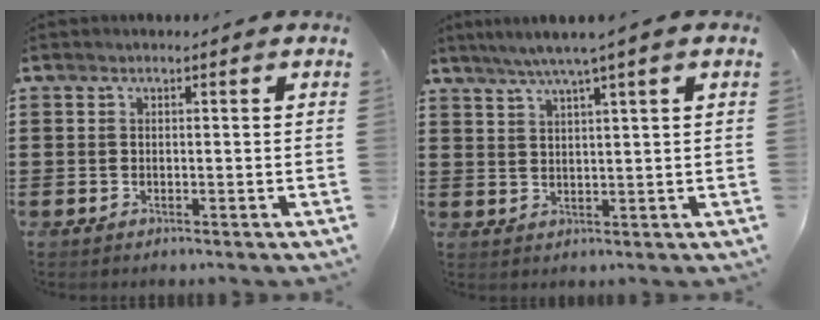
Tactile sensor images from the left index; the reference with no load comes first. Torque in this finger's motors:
{"motor_torque": [1.12, -1.02, 0.68, 0.18]}